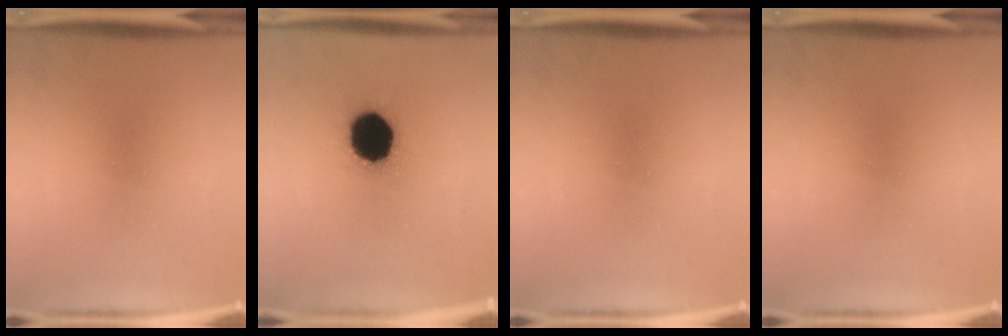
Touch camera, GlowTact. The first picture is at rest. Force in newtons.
{"total": 17.0}
{"total": 0.0}
{"total": 0.0}